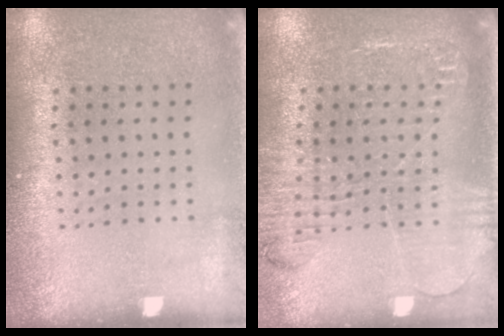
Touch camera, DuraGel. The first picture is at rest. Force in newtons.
{"total": 1.9, "press": 1.9, "slide": 0.1}